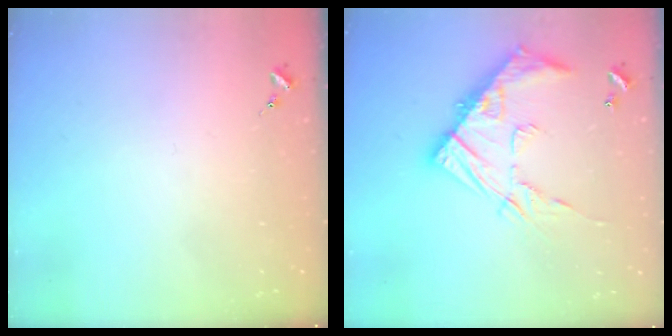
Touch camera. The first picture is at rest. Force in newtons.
{"total": 17.3, "press": 17.3, "slide": 1.4}